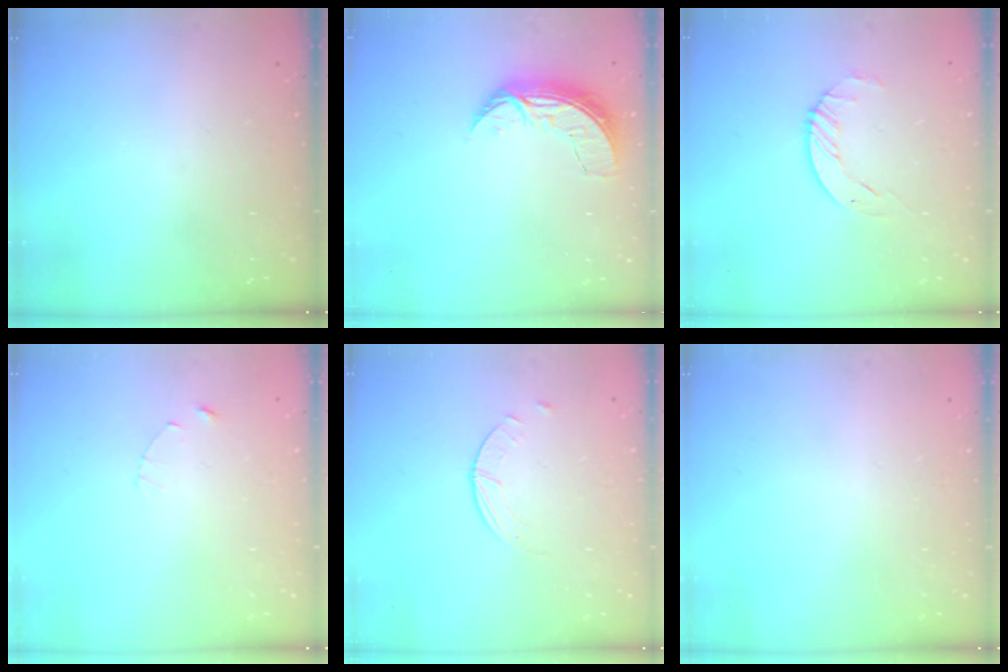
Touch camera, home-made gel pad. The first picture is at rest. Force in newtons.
{"total": 7.3, "press": 7.3, "slide": 0.7}
{"total": 3.5, "press": 3.5, "slide": 0.4}
{"total": 1.0, "press": 1.0, "slide": 0.2}
{"total": 0.9, "press": 0.9, "slide": 0.2}
{"total": 0.0}